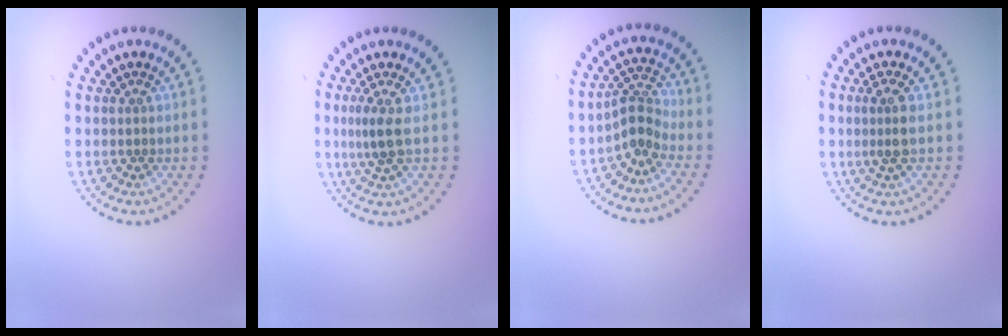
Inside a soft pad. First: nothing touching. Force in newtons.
{"total": 2.3, "press": 1.6, "slide": 1.6}
{"total": 2.6, "press": 1.8, "slide": 1.9}
{"total": 2.1, "press": 1.7, "slide": 1.1}